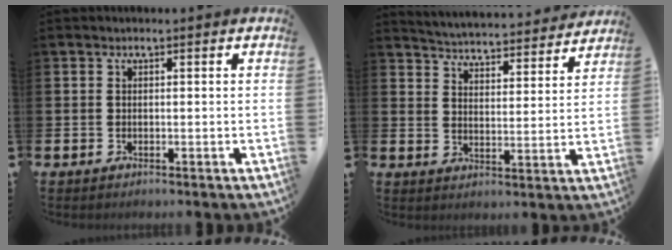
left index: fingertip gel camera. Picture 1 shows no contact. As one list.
[{"total": 5.0, "force": [4.9, 0.5, 0.1], "torque": [-0.020, -0.046, 0.082]}]